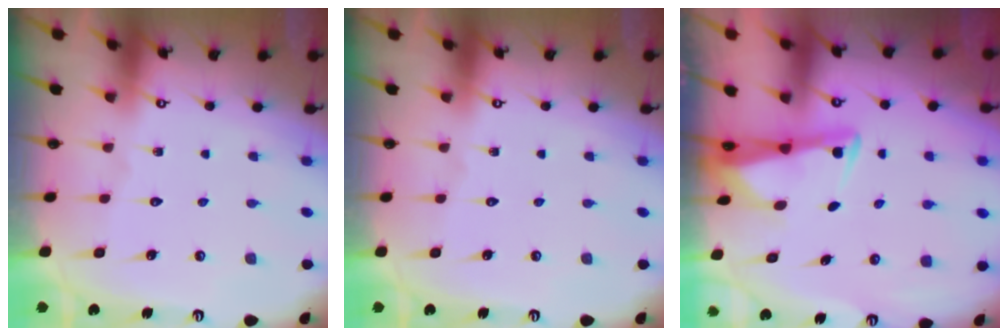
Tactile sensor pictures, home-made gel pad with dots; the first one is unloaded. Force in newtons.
{"total": 0.0}
{"total": 2.8, "press": 2.8, "slide": 0.5}